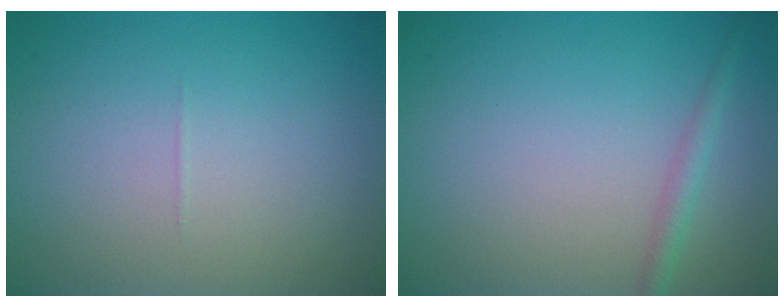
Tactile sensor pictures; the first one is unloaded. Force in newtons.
{"total": 1.5, "press": 1.5, "slide": 0.0}